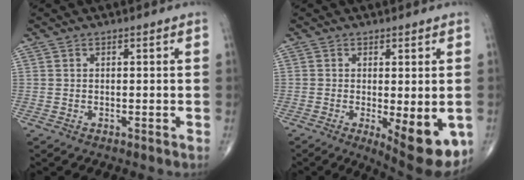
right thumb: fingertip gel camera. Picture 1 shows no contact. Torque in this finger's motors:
{"motor_torque": [-0.11, 0.69, 0.16, -0.16, 0.07]}